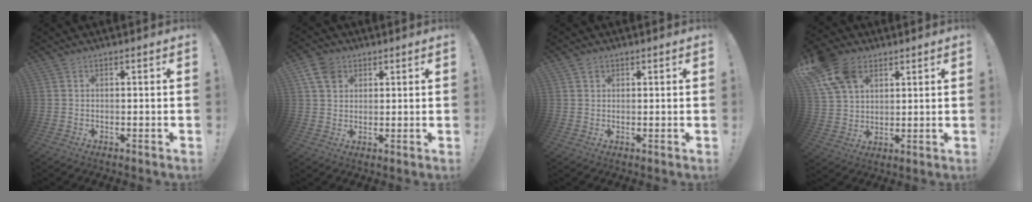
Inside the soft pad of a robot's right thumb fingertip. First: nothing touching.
{"total": 7.8, "force": [3.9, 5.8, 3.4], "torque": [-0.064, -0.009, 0.081]}
{"total": 1.1, "force": [0.9, 0.7, 0.2], "torque": [0.000, -0.002, 0.016]}
{"total": 13.4, "force": [7.0, 9.2, 6.7], "torque": [-0.130, -0.031, 0.136]}